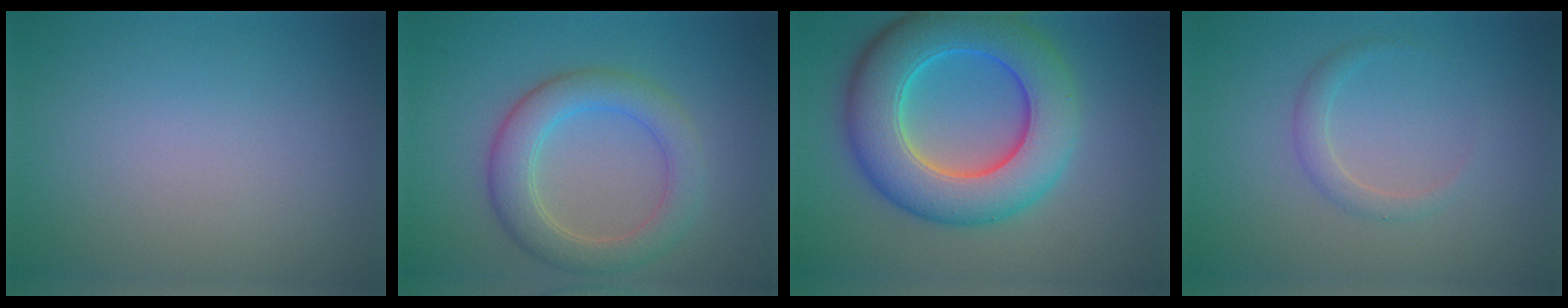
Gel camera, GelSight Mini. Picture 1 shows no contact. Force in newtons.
{"total": 4.9, "press": 4.8, "slide": 0.3}
{"total": 9.4, "press": 9.4, "slide": 0.3}
{"total": 1.5, "press": 1.5, "slide": 0.1}